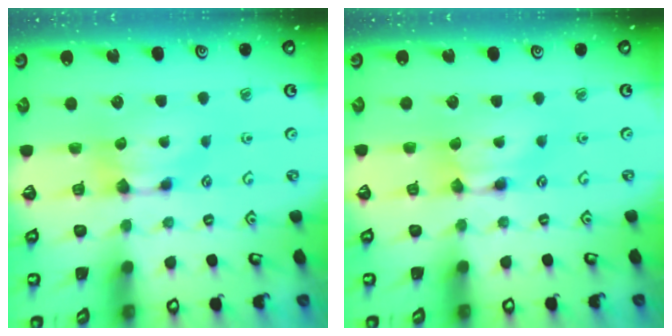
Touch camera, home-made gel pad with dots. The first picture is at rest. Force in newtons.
{"total": 1.6, "press": 1.6, "slide": 0.2}